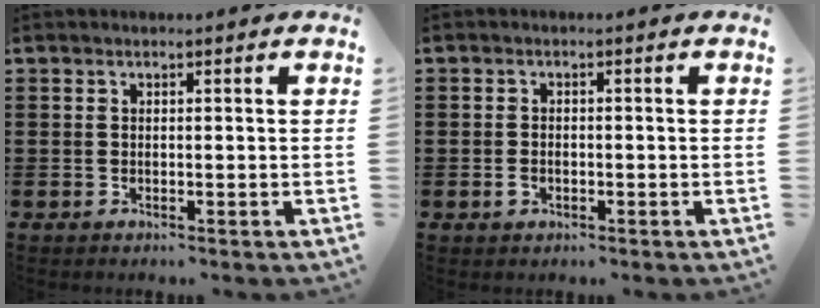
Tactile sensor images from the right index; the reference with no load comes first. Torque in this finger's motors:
{"motor_torque": [-0.30, 0.60, 0.00, 0.00]}